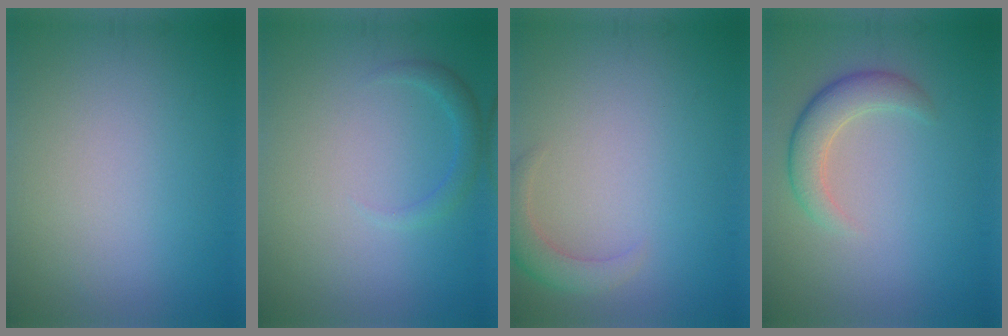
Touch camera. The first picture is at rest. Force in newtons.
{"total": 1.4, "press": 1.4, "slide": 0.1}
{"total": 2.5, "press": 2.5, "slide": 0.3}
{"total": 3.3, "press": 3.3, "slide": 0.2}